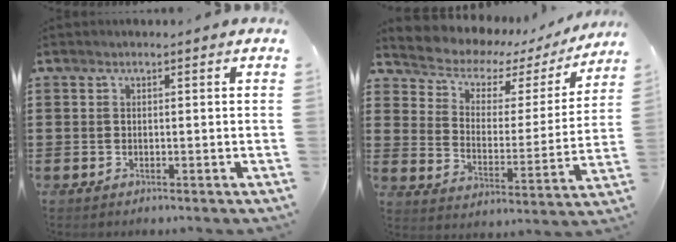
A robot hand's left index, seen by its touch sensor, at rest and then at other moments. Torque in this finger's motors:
{"motor_torque": [2.14, 0.00, -0.03, -0.07]}